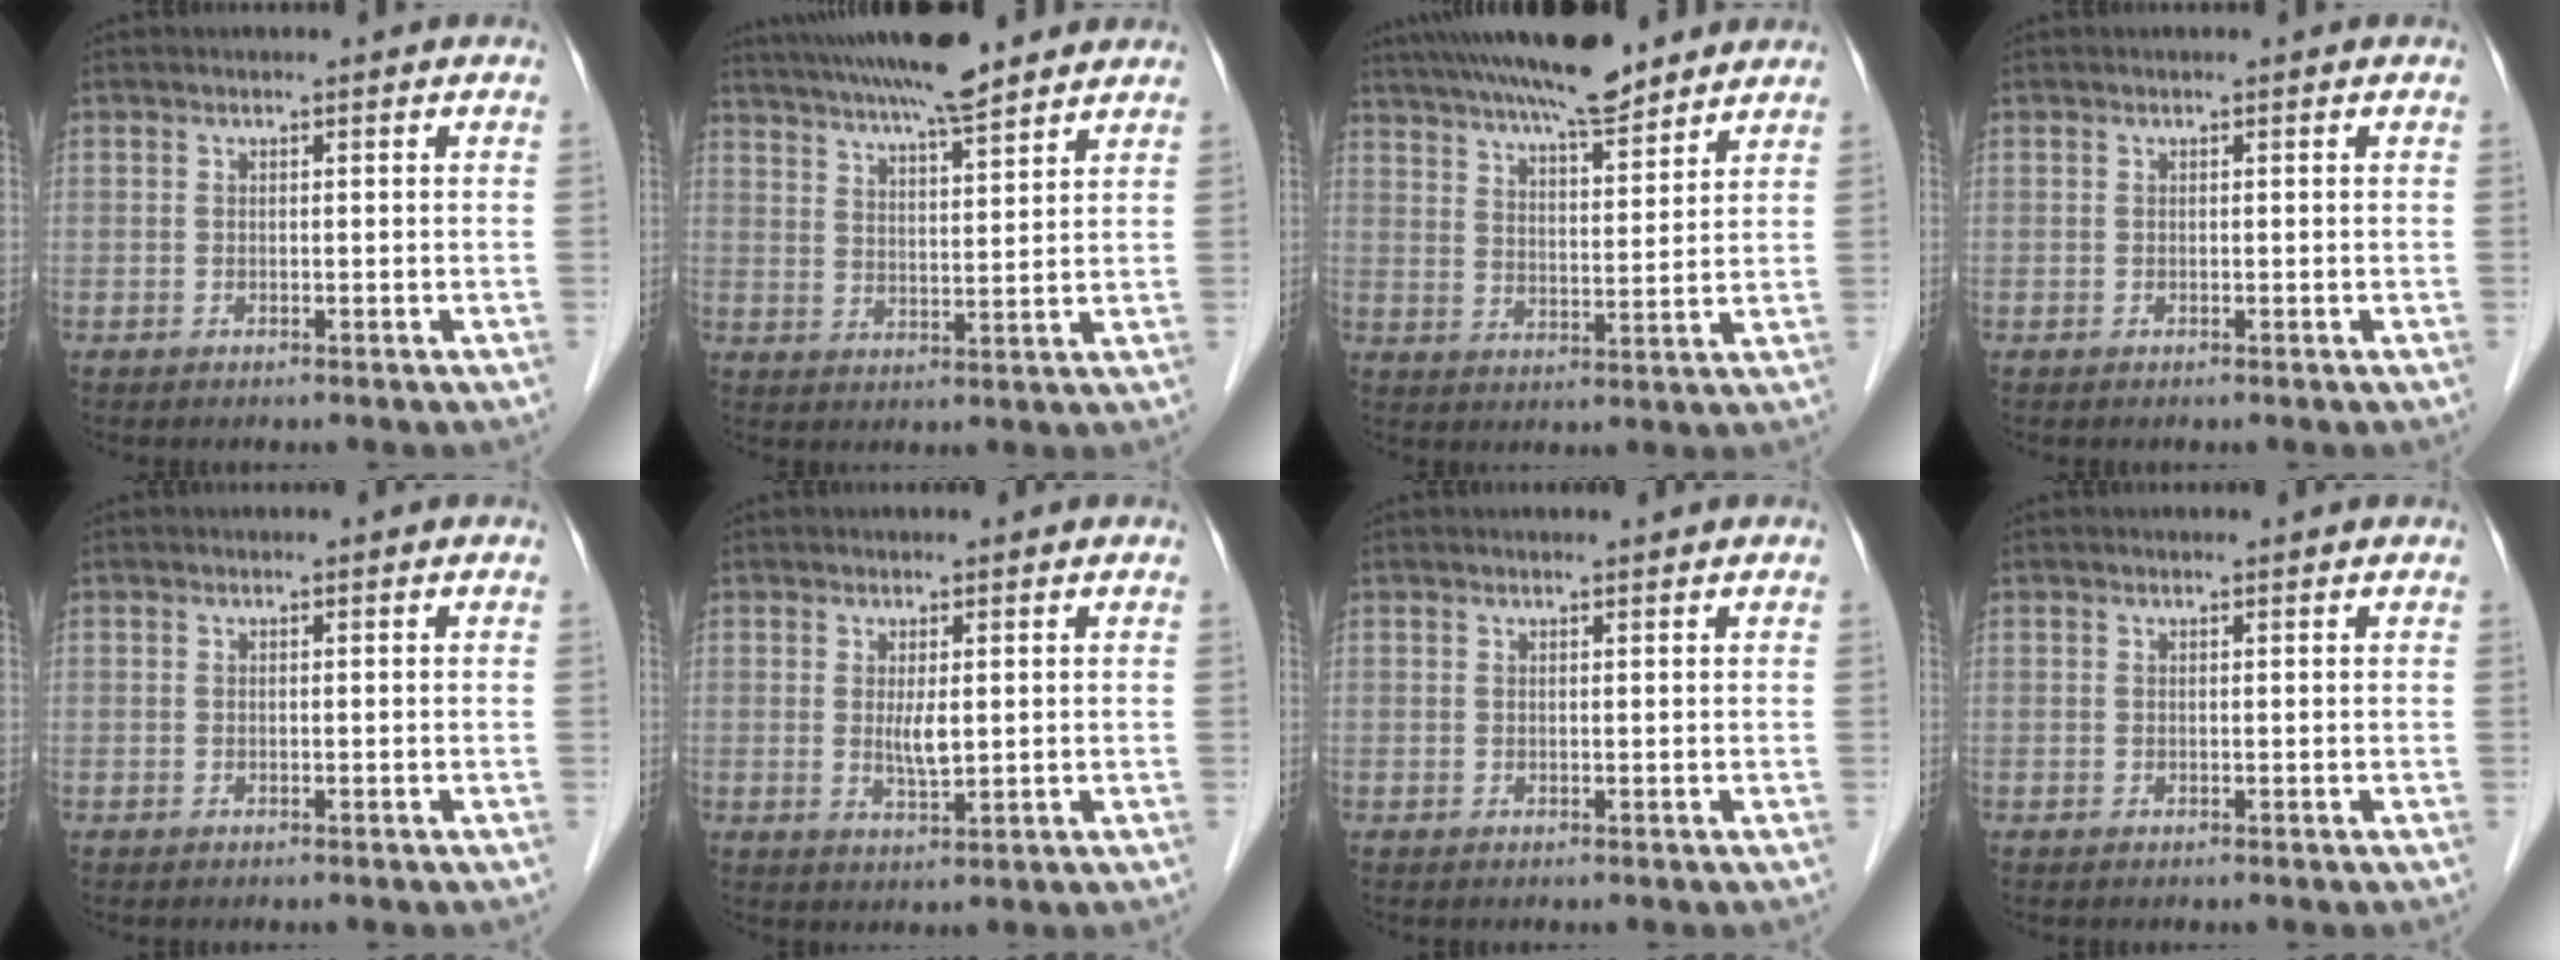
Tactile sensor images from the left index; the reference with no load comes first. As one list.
[{"total": 14.6, "force": [12.7, 1.0, 7.1], "torque": [-0.123, 0.026, 0.200]}, {"total": 15.6, "force": [13.4, 2.1, 7.7], "torque": [-0.132, 0.023, 0.214]}, {"total": 0.0}, {"total": 0.0}, {"total": 2.8, "force": [0.5, 0.6, 2.7], "torque": [-0.052, -0.008, 0.013]}, {"total": 1.1, "force": [1.0, -0.2, 0.3], "torque": [-0.005, 0.005, 0.019]}, {"total": 0.6, "force": [0.6, 0.0, 0.2], "torque": [-0.006, 0.005, 0.009]}]